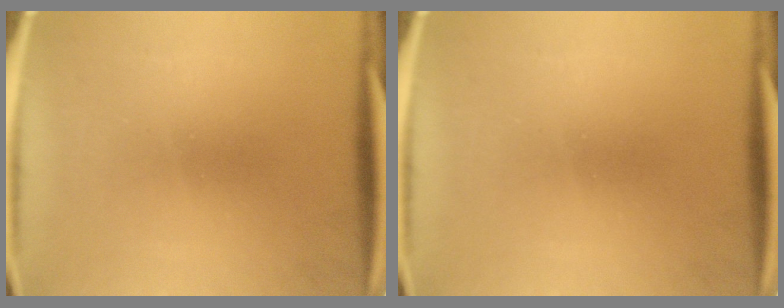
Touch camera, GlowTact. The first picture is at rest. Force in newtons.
{"total": 0.0}